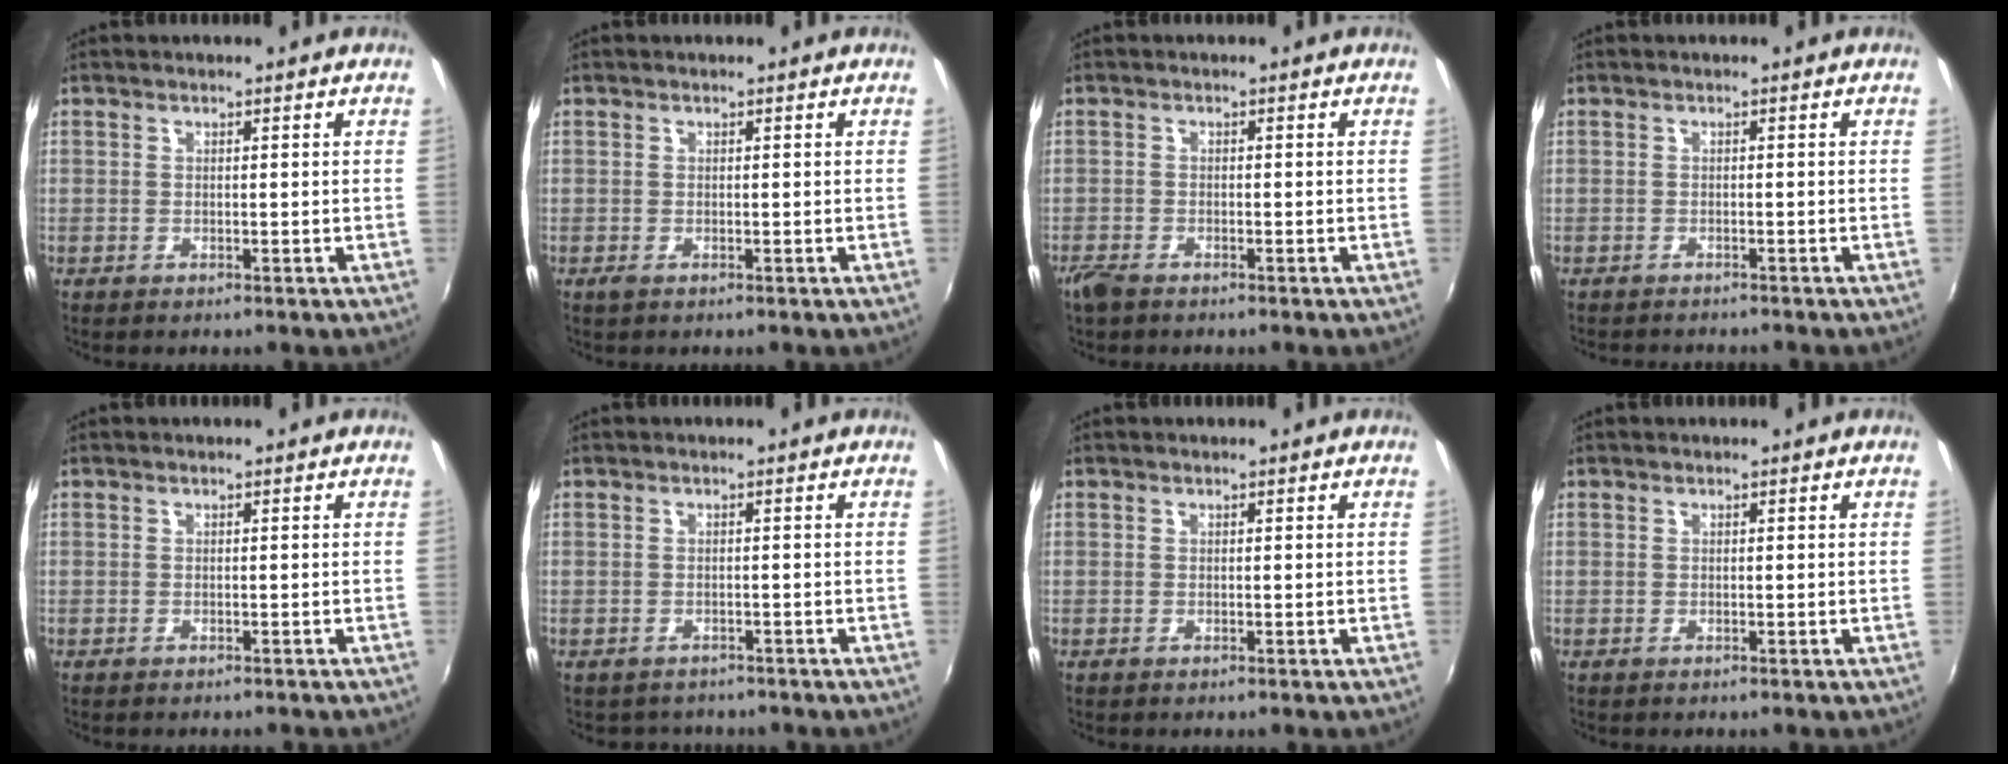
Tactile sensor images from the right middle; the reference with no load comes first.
{"total": 0.7, "force": [-0.4, 0.3, 0.5], "torque": [-0.010, -0.003, -0.007]}
{"total": 2.8, "force": [-2.2, 1.1, 1.2], "torque": [-0.034, -0.008, -0.047]}
{"total": 2.9, "force": [-2.8, 0.5, 0.7], "torque": [-0.022, -0.013, -0.043]}
{"total": 1.0, "force": [-0.9, 0.3, 0.3], "torque": [-0.008, -0.004, -0.012]}
{"total": 2.6, "force": [-2.2, 1.5, 0.2], "torque": [-0.011, -0.008, -0.030]}
{"total": 0.0}
{"total": 0.0}